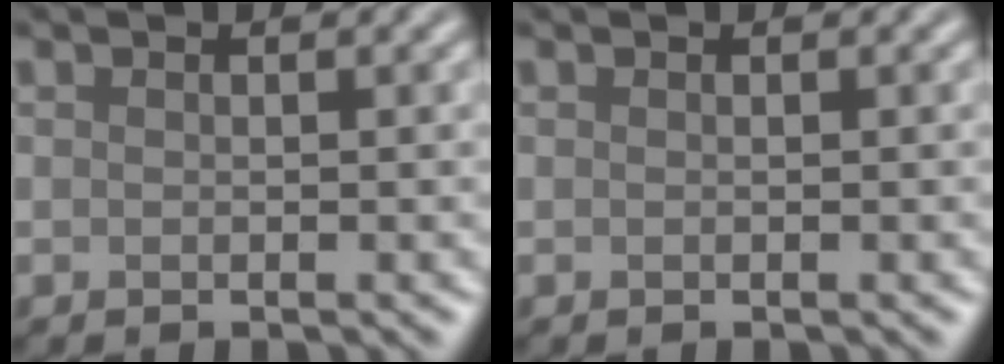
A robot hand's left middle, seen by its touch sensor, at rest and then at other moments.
{"total": 0.0}